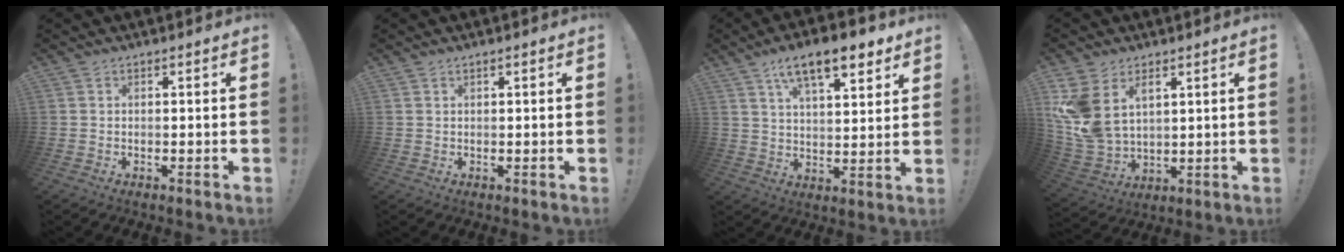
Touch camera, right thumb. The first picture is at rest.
{"total": 0.5, "force": [0.4, -0.1, 0.4], "torque": [-0.013, 0.002, 0.007]}
{"total": 13.5, "force": [8.0, 5.0, 9.6], "torque": [-0.154, -0.033, 0.136]}
{"total": 12.2, "force": [5.3, 8.3, 7.2], "torque": [-0.154, -0.029, 0.106]}